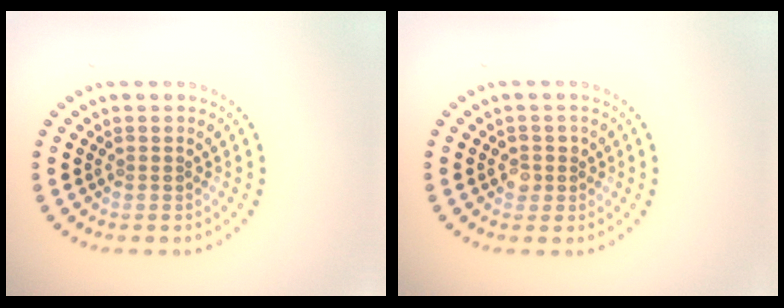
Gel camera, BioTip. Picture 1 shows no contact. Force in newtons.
{"total": 1.4, "press": 1.3, "slide": 0.6}